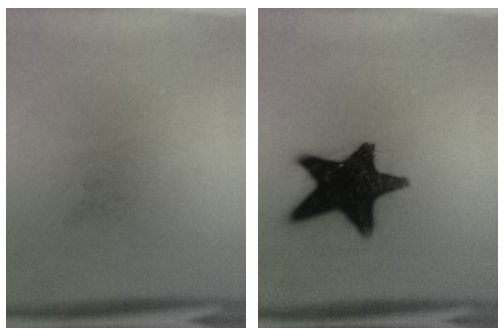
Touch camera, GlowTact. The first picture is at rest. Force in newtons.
{"total": 18.8}